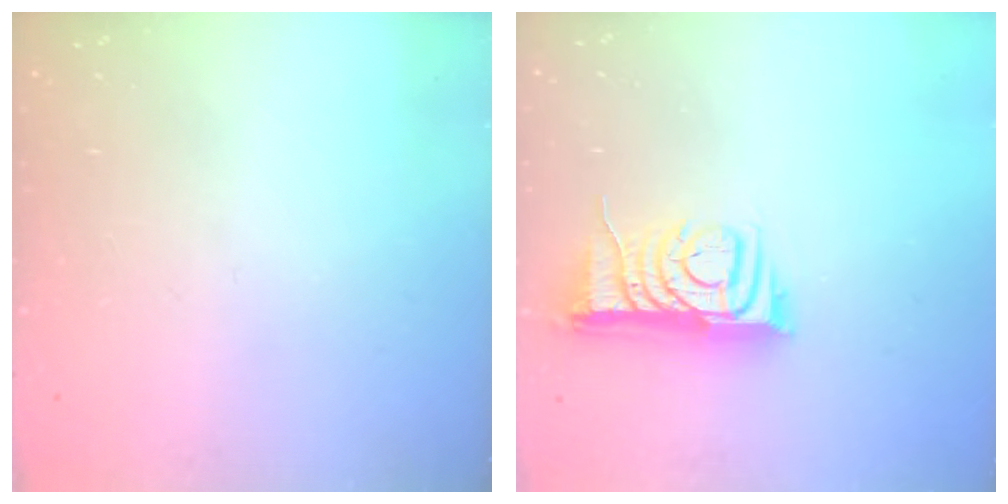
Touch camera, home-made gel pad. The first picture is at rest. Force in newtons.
{"total": 8.0, "press": 8.0, "slide": 0.4}